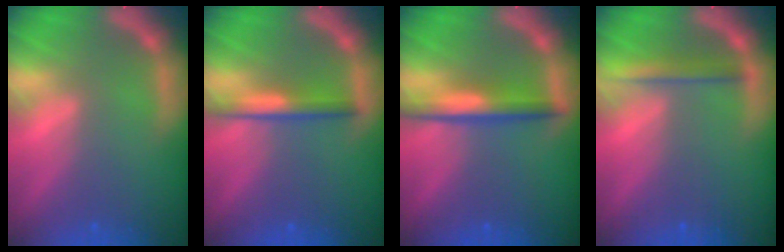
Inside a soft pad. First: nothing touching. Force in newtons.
{"total": 3.0}
{"total": 4.0}
{"total": 2.5}